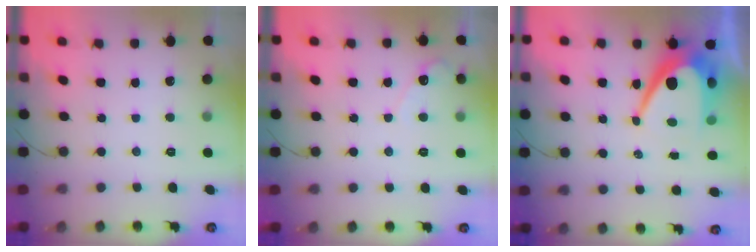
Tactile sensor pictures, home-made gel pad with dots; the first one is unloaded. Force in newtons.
{"total": 3.1, "press": 3.0, "slide": 0.3}
{"total": 12.4, "press": 12.4, "slide": 0.8}